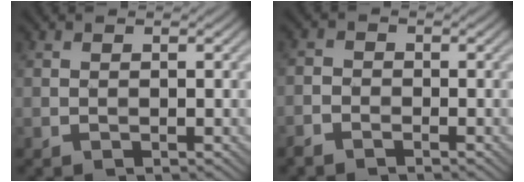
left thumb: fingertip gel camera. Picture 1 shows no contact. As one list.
[{"total": 1.7, "force": [-1.4, 0.9, 0.4], "torque": [-0.016, 0.001, -0.034]}]